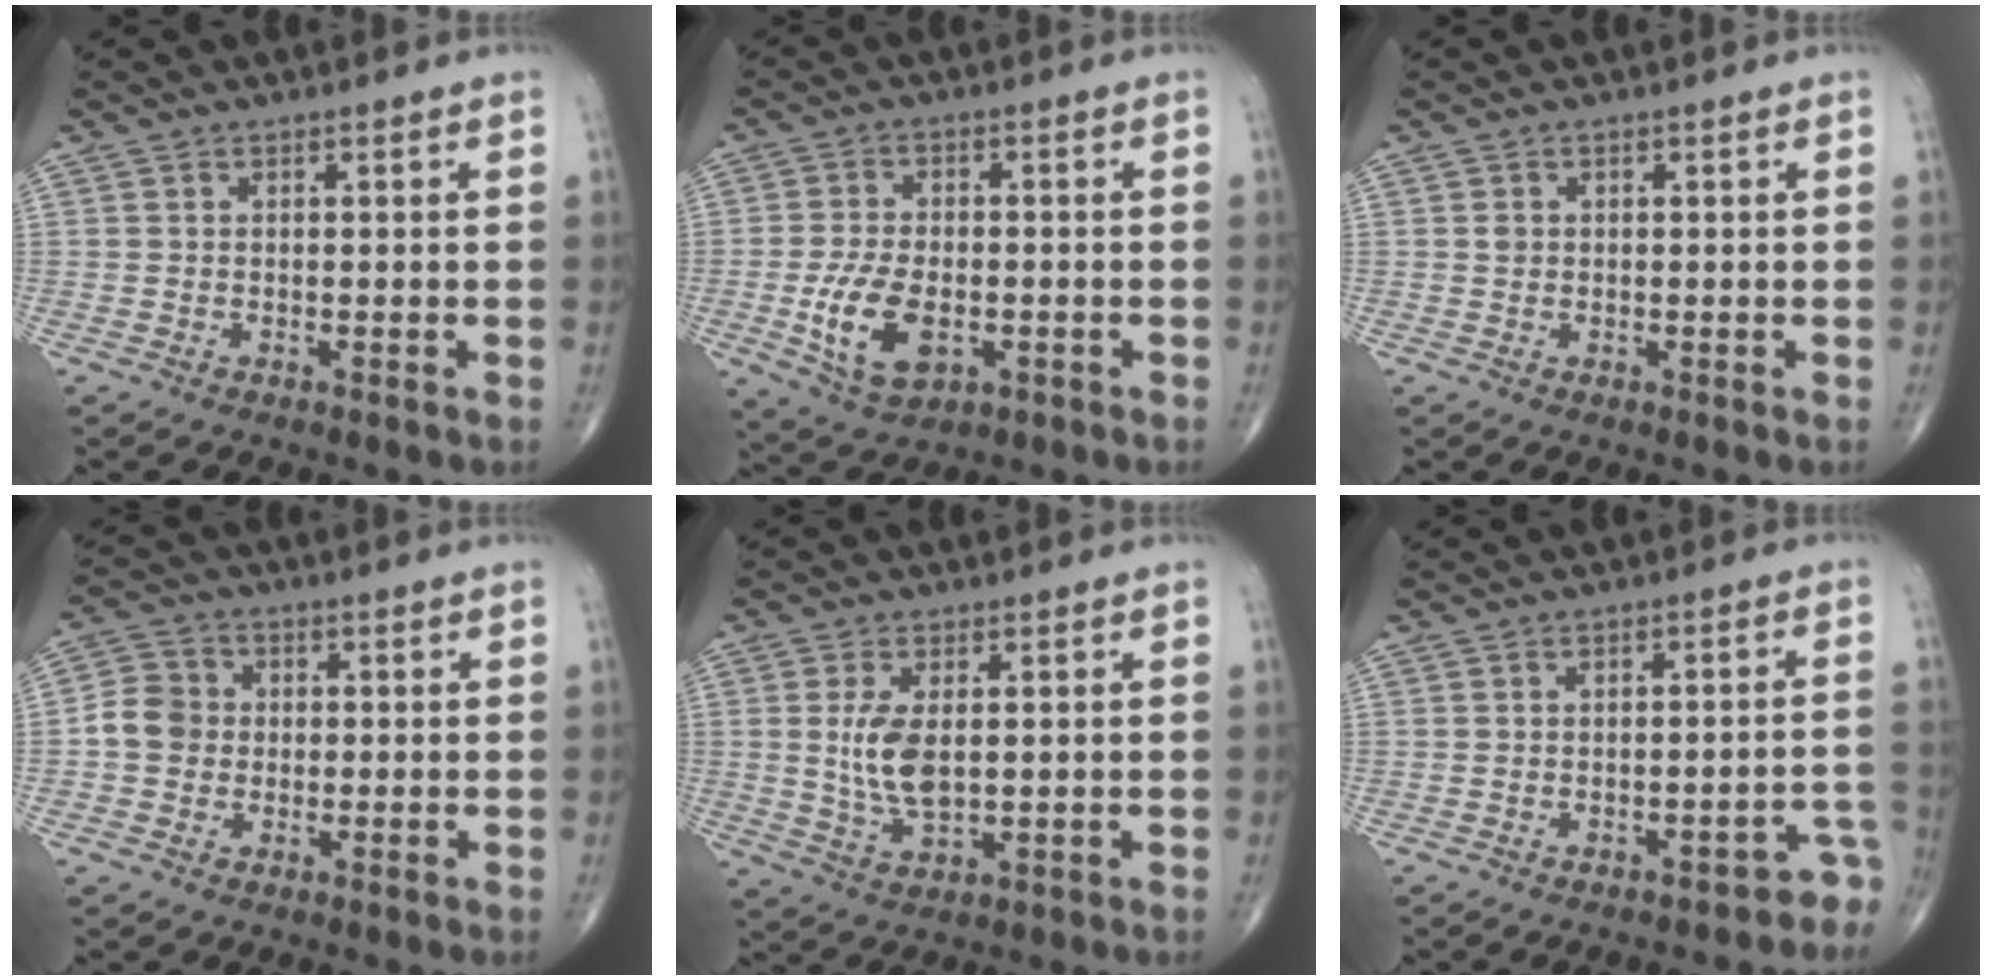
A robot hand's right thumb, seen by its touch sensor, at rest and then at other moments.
{"total": 10.1, "force": [-2.6, 5.8, 7.9], "torque": [-0.144, 0.001, -0.037]}
{"total": 1.0, "force": [0.1, 0.9, 0.4], "torque": [-0.005, 0.001, 0.003]}
{"total": 6.0, "force": [-0.5, 5.3, 2.6], "torque": [-0.033, 0.015, -0.020]}
{"total": 7.5, "force": [0.8, 3.7, 6.4], "torque": [-0.129, -0.012, 0.021]}
{"total": 5.0, "force": [-4.1, 2.3, 1.7], "torque": [0.005, 0.057, -0.051]}